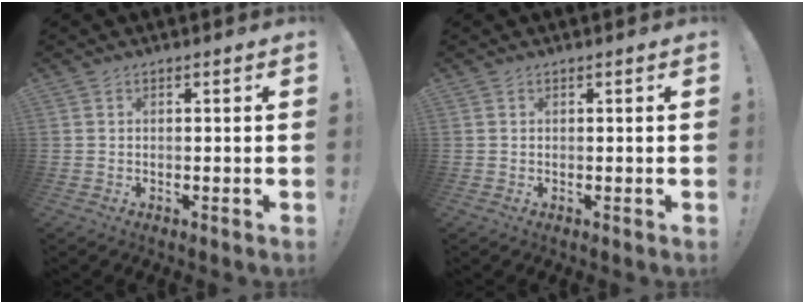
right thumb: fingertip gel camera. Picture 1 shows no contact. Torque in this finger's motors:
{"motor_torque": [0.00, 0.00, -0.05, -0.06, 0.00]}